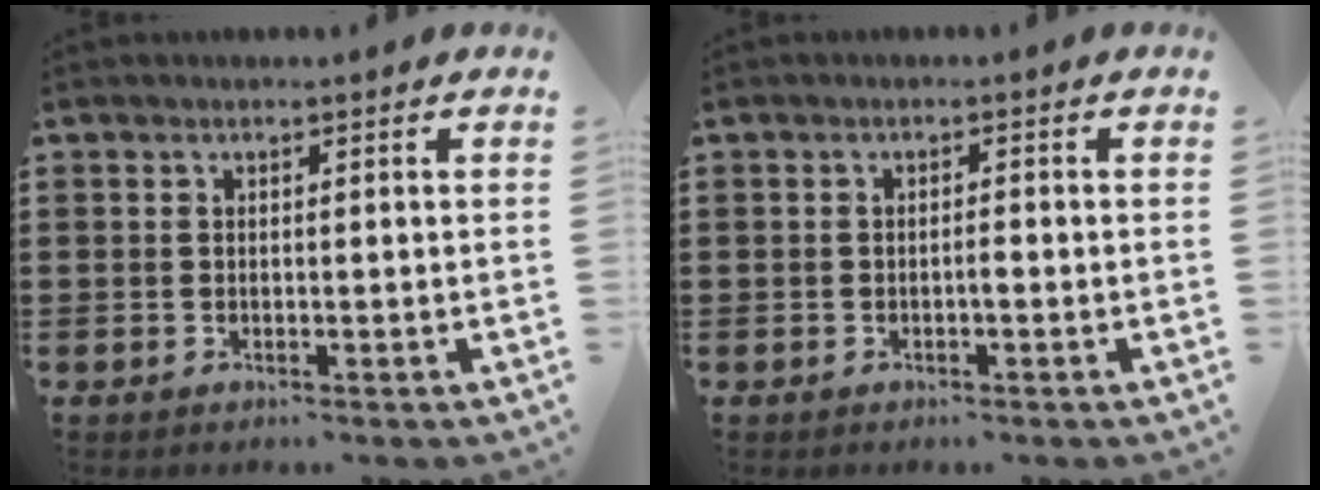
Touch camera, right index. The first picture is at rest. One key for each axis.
{"total": 1.1, "fx": -0.5, "fy": 0.2, "fz": 1.0, "tx": -0.020, "ty": -0.002, "tz": -0.008}